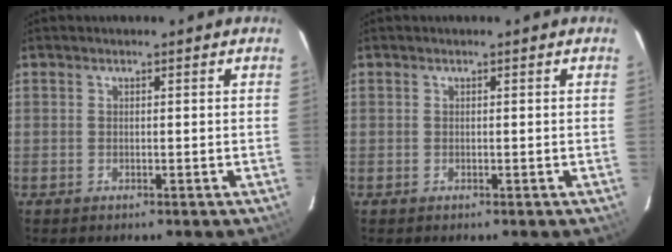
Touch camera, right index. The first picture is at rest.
{"total": 0.0}